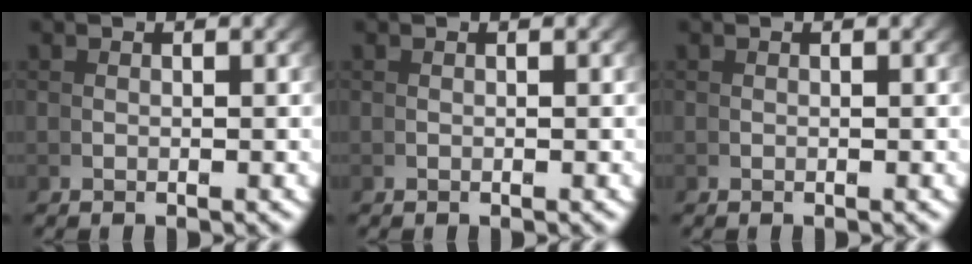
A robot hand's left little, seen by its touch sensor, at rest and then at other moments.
{"total": 0.0}
{"total": 0.0}